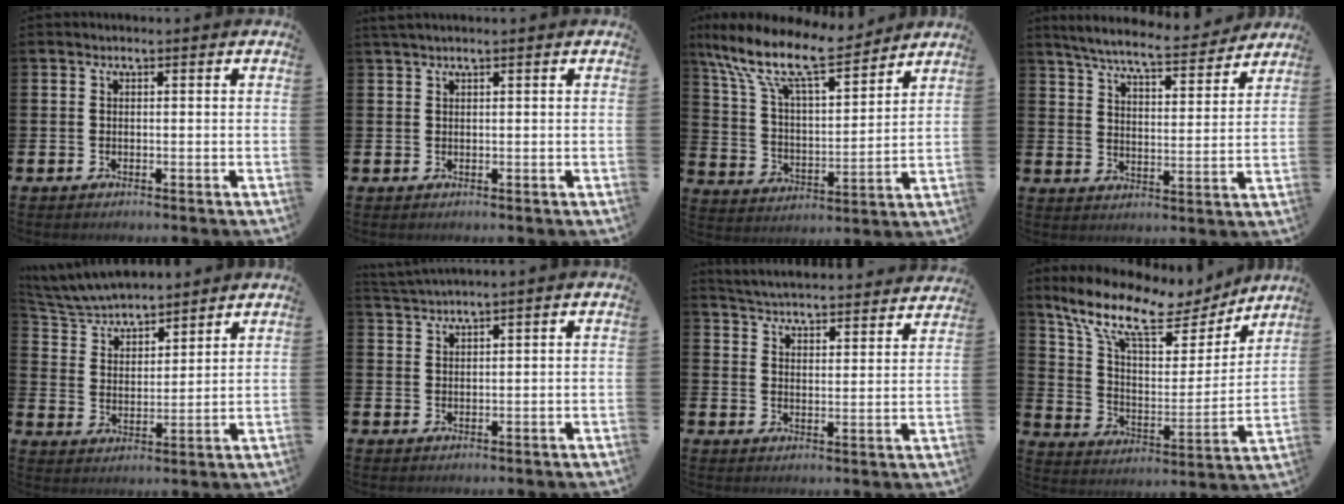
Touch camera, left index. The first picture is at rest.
{"total": 1.0, "force": [0.9, -0.1, 0.5], "torque": [-0.015, 0.004, 0.017]}
{"total": 12.8, "force": [10.7, 3.5, 6.1], "torque": [-0.156, -0.057, 0.188]}
{"total": 7.0, "force": [6.7, 0.5, 2.2], "torque": [-0.063, -0.046, 0.113]}
{"total": 6.6, "force": [6.4, 1.1, 1.1], "torque": [-0.052, -0.040, 0.113]}
{"total": 2.0, "force": [2.0, -0.6, -0.1], "torque": [-0.006, -0.005, 0.039]}
{"total": 5.0, "force": [5.0, 0.4, 0.1], "torque": [-0.020, -0.045, 0.086]}
{"total": 12.1, "force": [10.0, 4.1, 5.5], "torque": [-0.148, -0.053, 0.172]}